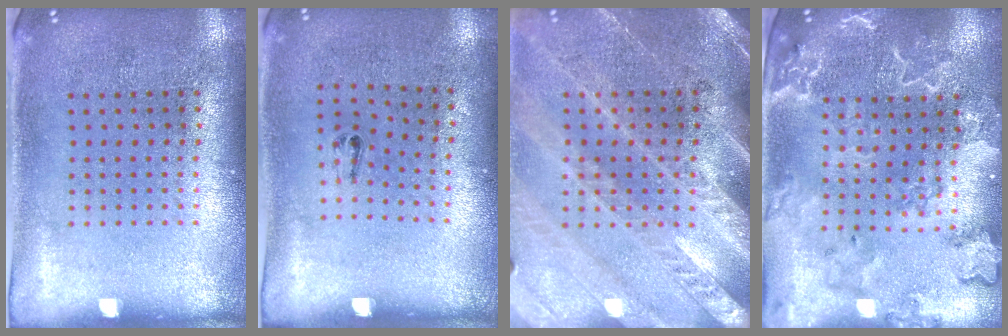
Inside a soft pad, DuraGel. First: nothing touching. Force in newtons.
{"total": 0.6, "press": 0.3, "slide": 0.6}
{"total": 2.9, "press": 2.7, "slide": 1.2}
{"total": 2.6, "press": 2.5, "slide": 0.9}